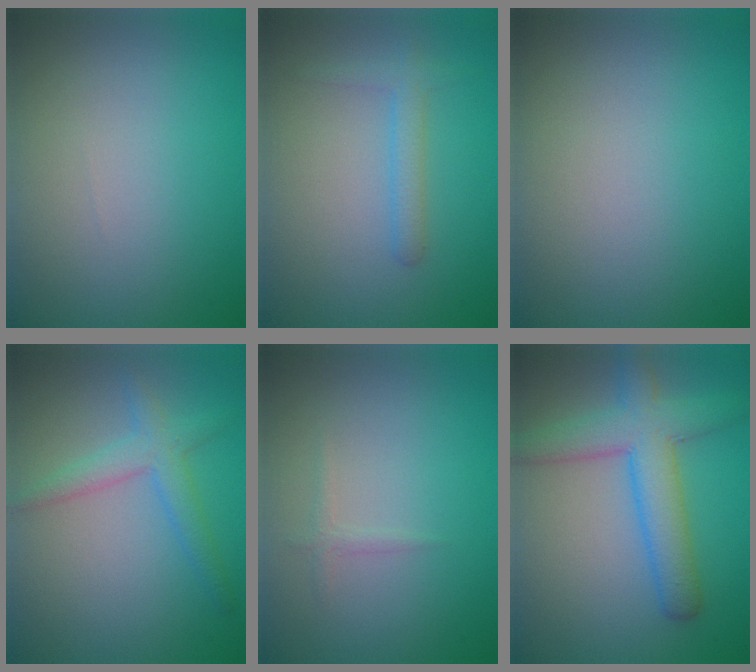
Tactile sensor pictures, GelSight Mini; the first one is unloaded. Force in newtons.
{"total": 1.7, "press": 1.7, "slide": 0.1}
{"total": 0.0}
{"total": 2.8, "press": 2.8, "slide": 0.1}
{"total": 0.7, "press": 0.7, "slide": 0.1}
{"total": 5.8, "press": 5.8, "slide": 0.3}